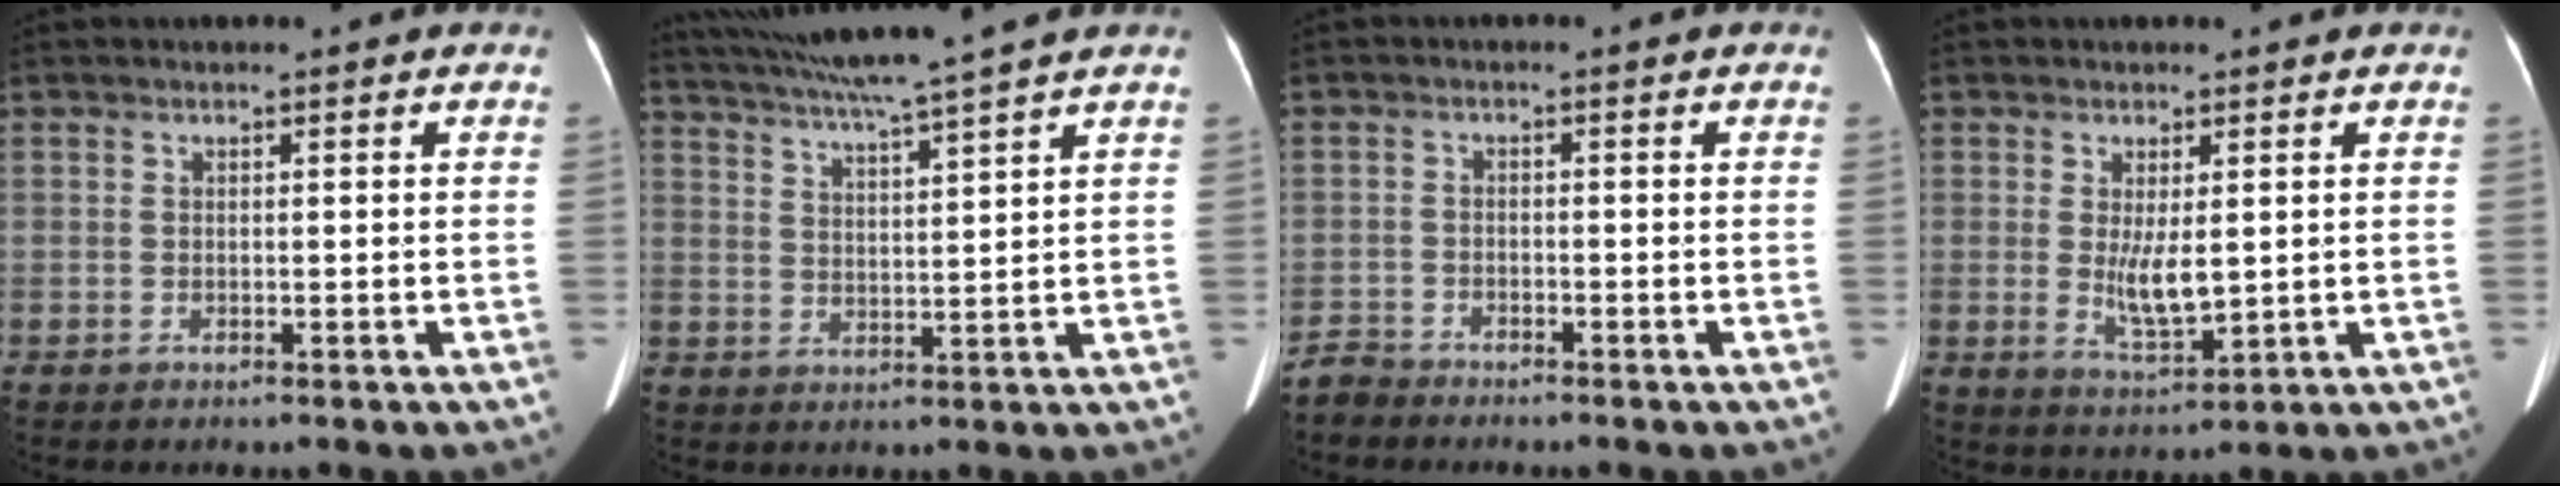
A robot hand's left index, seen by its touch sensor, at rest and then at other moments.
{"total": 11.9, "force": [10.3, -2.1, 5.7], "torque": [-0.104, 0.006, 0.162]}
{"total": 2.3, "force": [-2.2, 0.3, -0.3], "torque": [0.003, -0.010, -0.043]}
{"total": 5.2, "force": [0.3, 1.5, 4.9], "torque": [-0.092, -0.016, 0.012]}